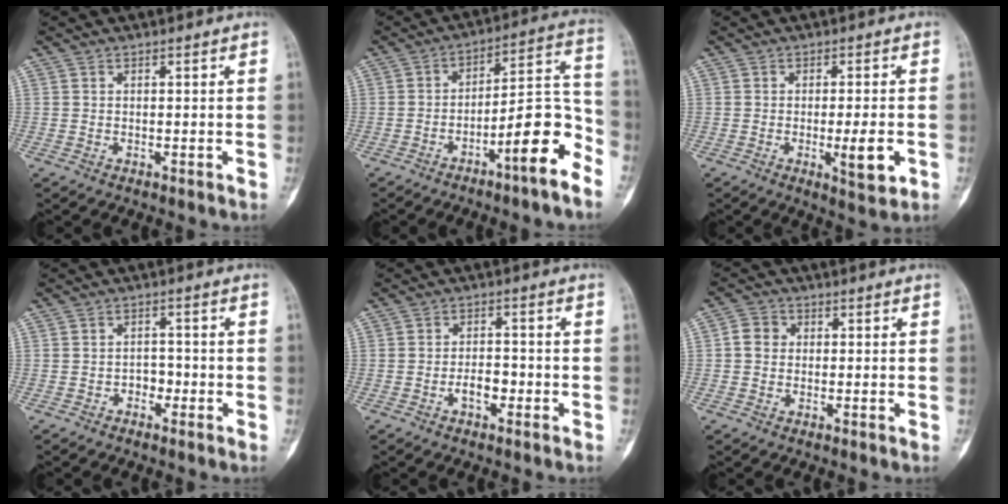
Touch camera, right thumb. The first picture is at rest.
{"total": 13.5, "force": [-7.6, 2.5, 10.9], "torque": [-0.160, 0.075, -0.120]}
{"total": 6.4, "force": [-1.6, 1.5, 6.0], "torque": [-0.090, -0.009, -0.016]}
{"total": 2.4, "force": [-1.1, 1.8, 1.2], "torque": [-0.003, 0.013, -0.020]}
{"total": 3.7, "force": [-1.5, 1.9, 2.8], "torque": [-0.040, 0.014, -0.026]}
{"total": 3.6, "force": [0.2, 3.2, 1.6], "torque": [-0.019, 0.010, -0.005]}